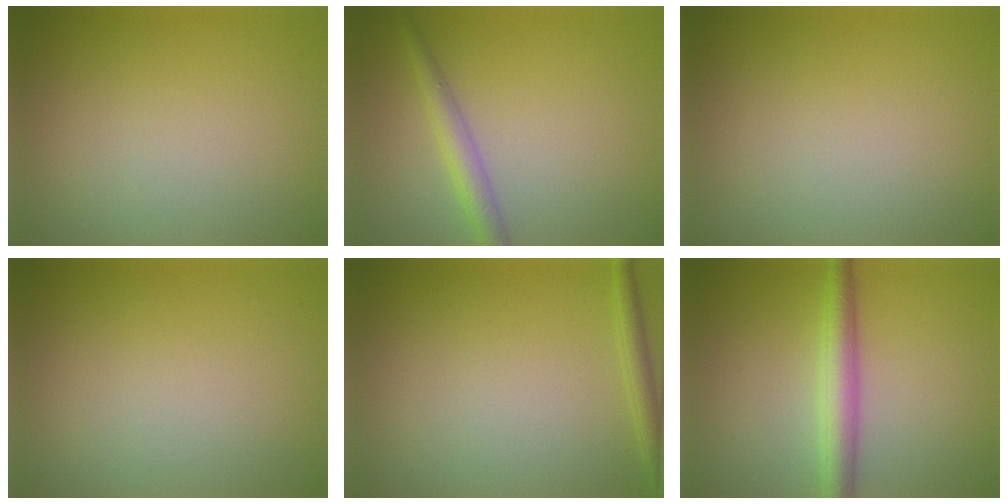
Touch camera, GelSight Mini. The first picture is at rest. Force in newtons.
{"total": 2.6, "press": 2.6, "slide": 0.1}
{"total": 0.0}
{"total": 0.0}
{"total": 1.6, "press": 1.6, "slide": 0.1}
{"total": 3.7, "press": 3.7, "slide": 0.0}